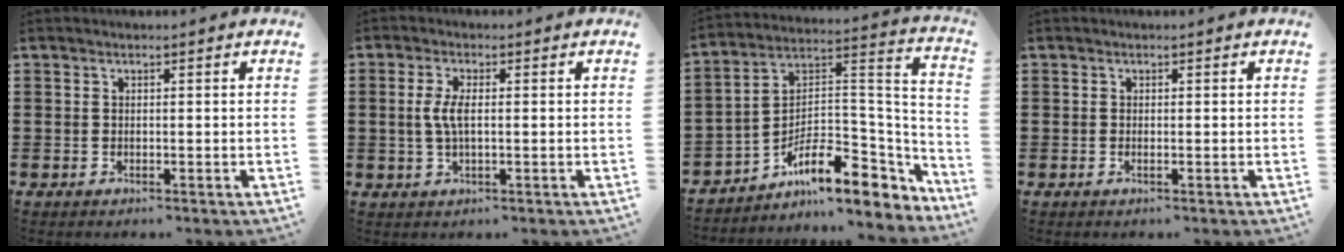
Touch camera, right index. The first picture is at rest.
{"total": 3.8, "force": [0.1, 1.2, 3.6], "torque": [-0.089, -0.006, -0.008]}
{"total": 12.0, "force": [-7.1, 5.6, 7.9], "torque": [-0.119, 0.004, -0.128]}
{"total": 0.5, "force": [-0.1, -0.2, 0.4], "torque": [-0.009, -0.006, -0.001]}